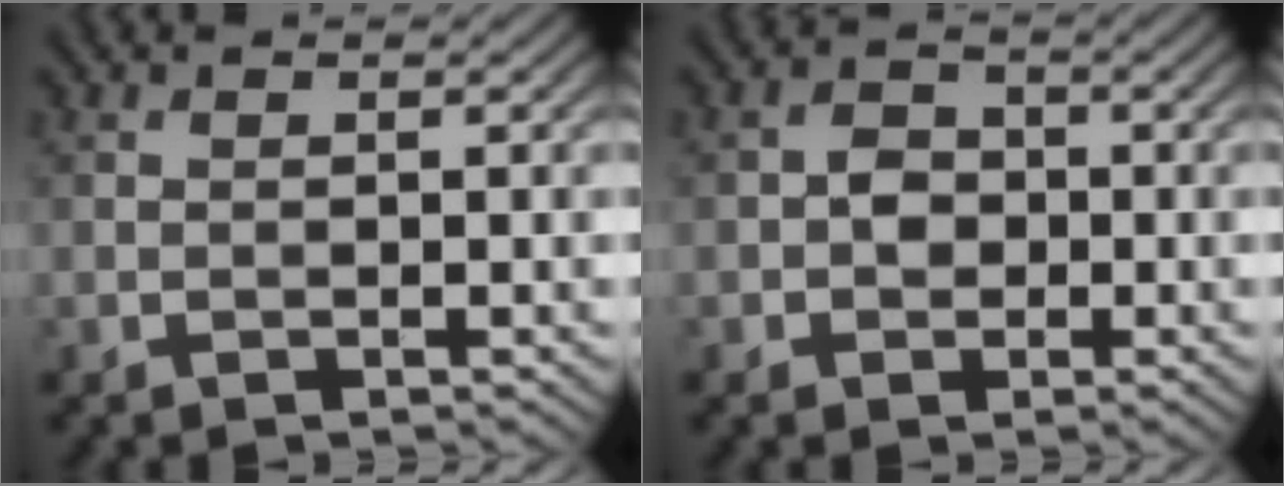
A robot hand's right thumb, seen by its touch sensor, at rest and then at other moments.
{"total": 2.4, "force": [-0.5, 2.1, 1.2], "torque": [-0.022, 0.002, -0.016]}